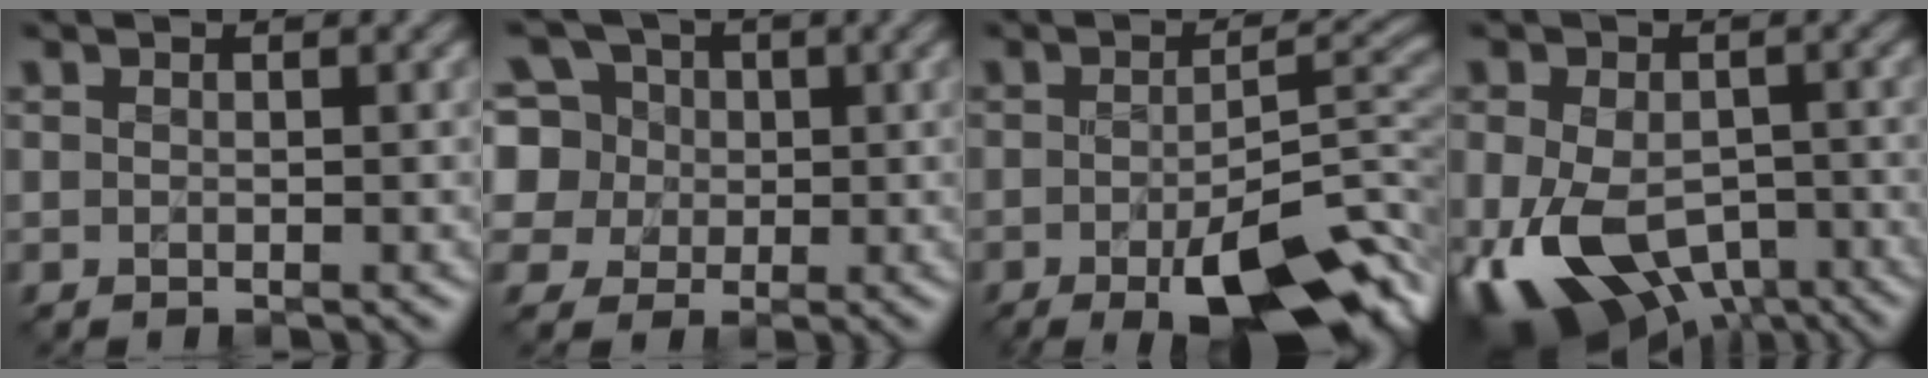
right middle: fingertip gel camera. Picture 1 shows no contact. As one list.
[{"total": 10.0, "force": [3.0, 8.8, 3.8], "torque": [-0.103, 0.044, 0.040]}, {"total": 10.3, "force": [-4.7, 2.9, 8.7], "torque": [-0.130, -0.007, -0.071]}, {"total": 11.4, "force": [-4.4, 7.1, 7.8], "torque": [-0.157, -0.041, -0.064]}]